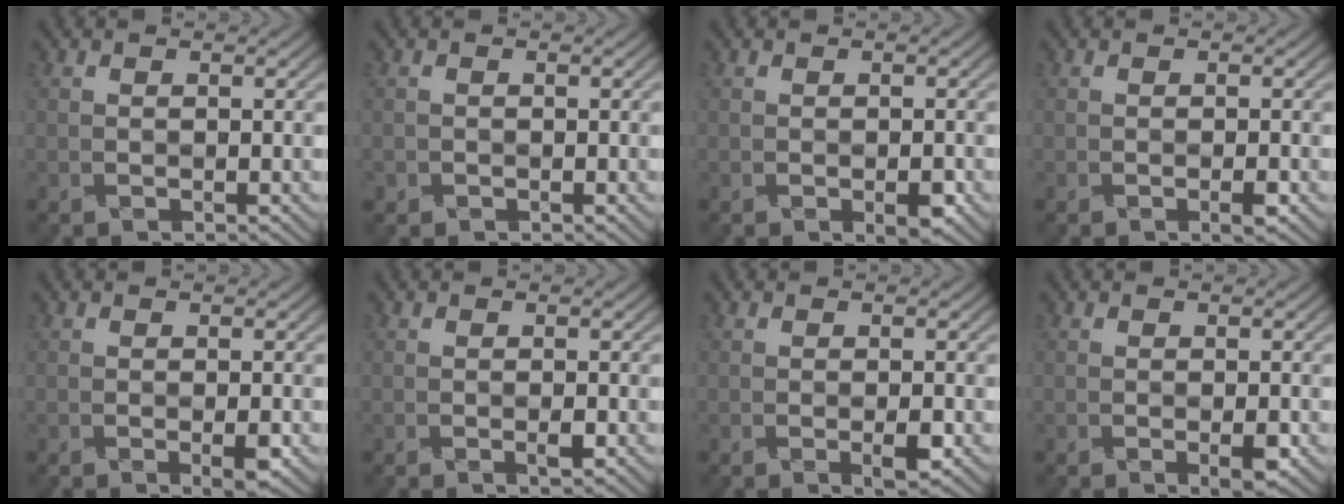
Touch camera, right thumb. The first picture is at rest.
{"total": 0.7, "force": [-0.1, 0.7, 0.1], "torque": [-0.004, 0.000, -0.001]}
{"total": 1.7, "force": [-0.8, 0.7, 1.4], "torque": [-0.024, -0.003, -0.012]}
{"total": 1.0, "force": [-0.5, 0.1, 0.8], "torque": [-0.013, 0.002, -0.010]}
{"total": 1.4, "force": [-0.5, 0.3, 1.3], "torque": [-0.024, 0.000, -0.008]}
{"total": 0.7, "force": [-0.3, 0.1, 0.7], "torque": [-0.014, 0.001, -0.006]}
{"total": 1.5, "force": [-0.5, 0.3, 1.3], "torque": [-0.026, -0.001, -0.008]}
{"total": 1.5, "force": [-0.6, 0.4, 1.4], "torque": [-0.025, -0.001, -0.009]}